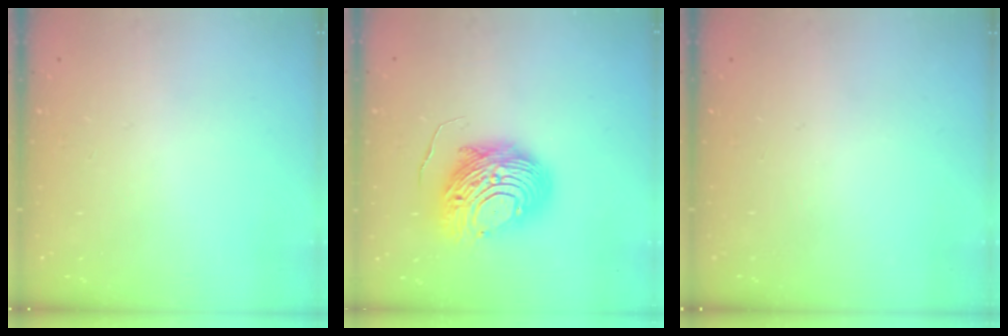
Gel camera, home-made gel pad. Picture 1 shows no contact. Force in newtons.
{"total": 11.6, "press": 11.6, "slide": 0.9}
{"total": 0.0}